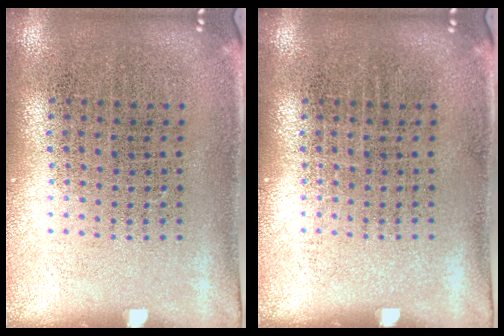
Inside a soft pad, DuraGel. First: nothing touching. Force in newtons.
{"total": 0.0}